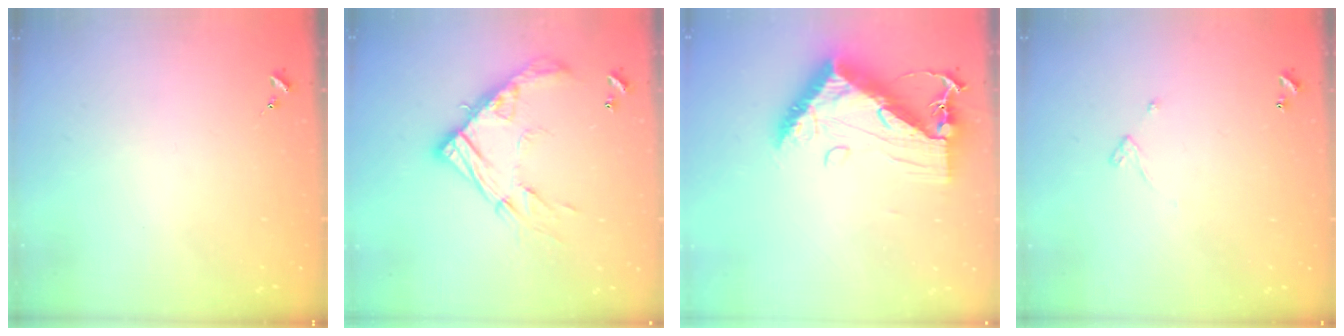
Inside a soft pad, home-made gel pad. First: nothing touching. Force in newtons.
{"total": 18.0, "press": 17.9, "slide": 1.6}
{"total": 14.1, "press": 14.0, "slide": 1.3}
{"total": 3.2, "press": 3.1, "slide": 0.3}